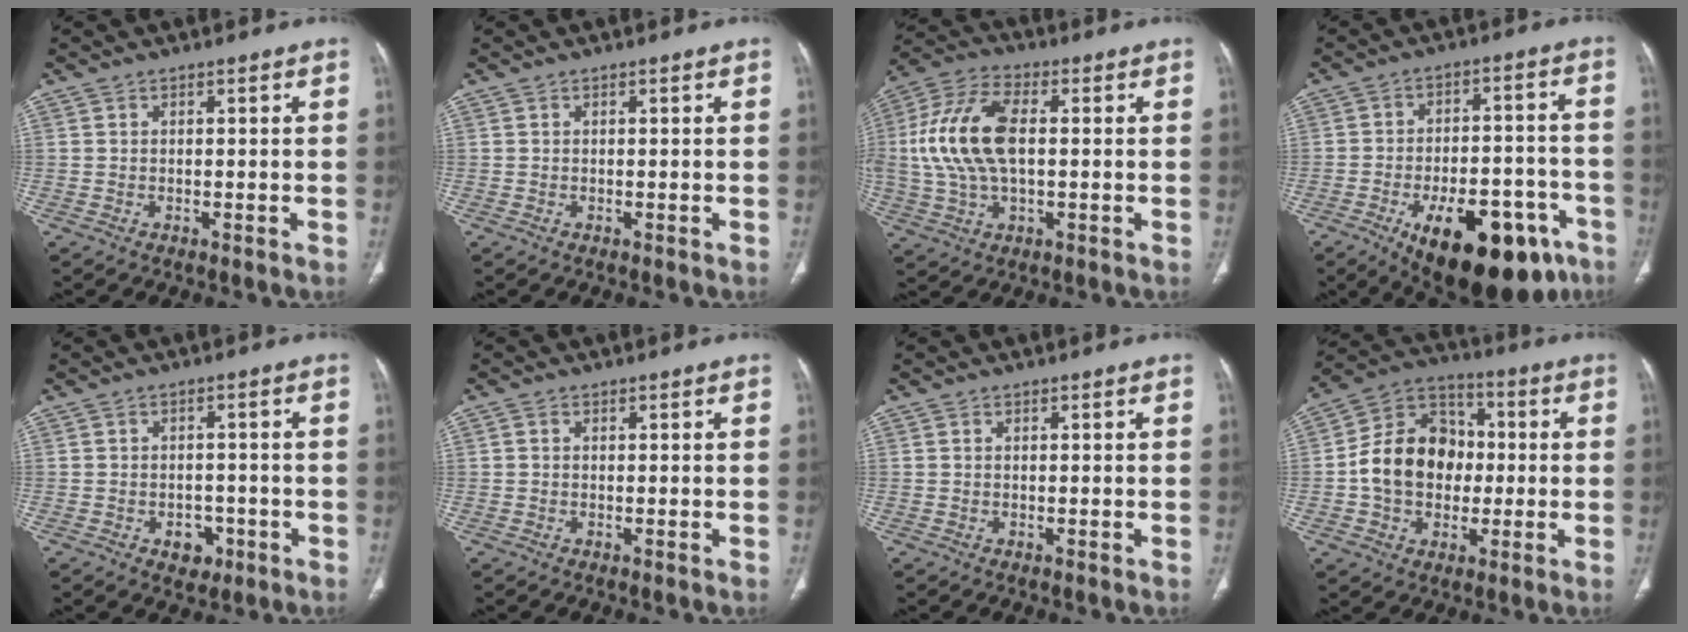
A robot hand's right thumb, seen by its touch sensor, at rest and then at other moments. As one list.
[{"total": 0.0}, {"total": 15.8, "force": [1.0, 8.3, 13.4], "torque": [-0.288, 0.019, 0.015]}, {"total": 23.2, "force": [-11.8, 10.8, 16.9], "torque": [-0.184, 0.052, -0.158]}, {"total": 4.2, "force": [-1.9, 3.1, 2.1], "torque": [-0.007, 0.013, -0.020]}, {"total": 0.6, "force": [0.0, 0.5, 0.3], "torque": [-0.005, 0.002, -0.002]}, {"total": 0.0}, {"total": 15.7, "force": [-0.7, 12.5, 9.6], "torque": [-0.128, 0.034, -0.018]}]